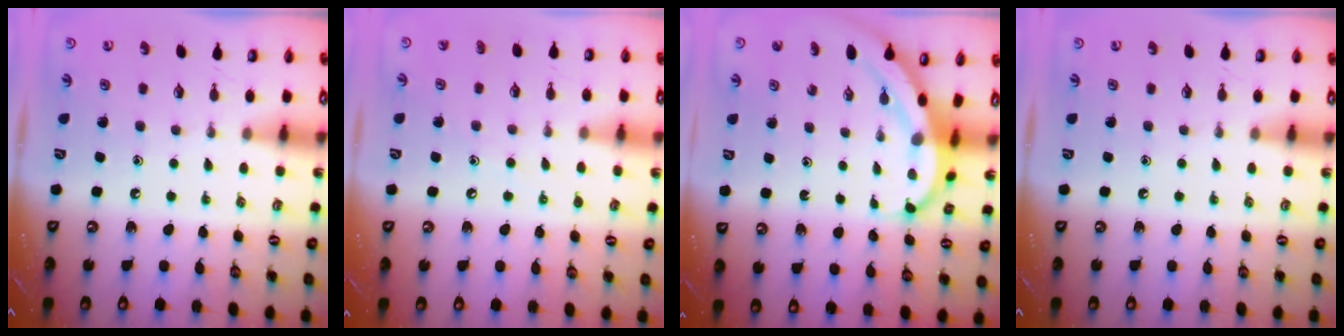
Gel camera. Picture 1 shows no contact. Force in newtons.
{"total": 5.8, "press": 5.8, "slide": 0.7}
{"total": 5.7, "press": 5.7, "slide": 0.6}
{"total": 0.0}